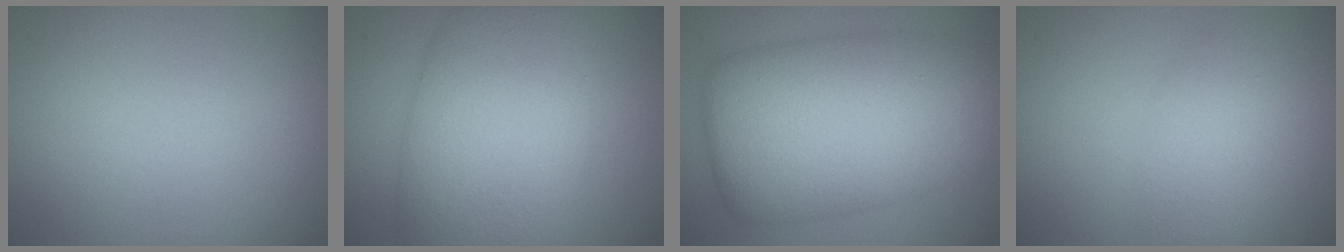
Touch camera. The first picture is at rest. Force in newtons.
{"total": 11.3, "press": 11.3, "slide": 0.3}
{"total": 13.8, "press": 13.8, "slide": 0.2}
{"total": 3.2, "press": 3.2, "slide": 0.2}